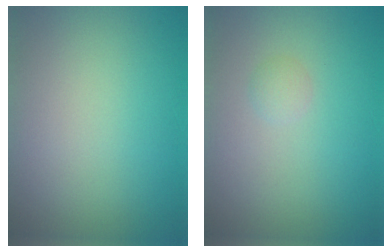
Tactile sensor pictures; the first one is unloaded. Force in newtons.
{"total": 0.8, "press": 0.8, "slide": 0.1}